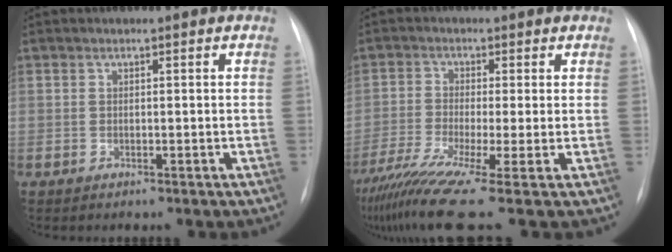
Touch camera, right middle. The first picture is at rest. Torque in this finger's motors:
{"motor_torque": [0.95, -1.19, 0.12, 0.15]}